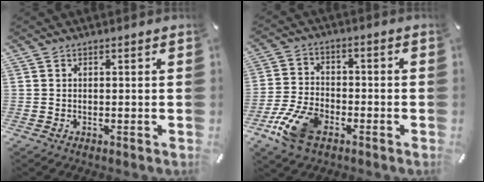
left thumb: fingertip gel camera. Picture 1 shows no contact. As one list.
[{"total": 11.6, "force": [-5.8, 6.9, 7.4], "torque": [-0.154, 0.024, -0.104]}]